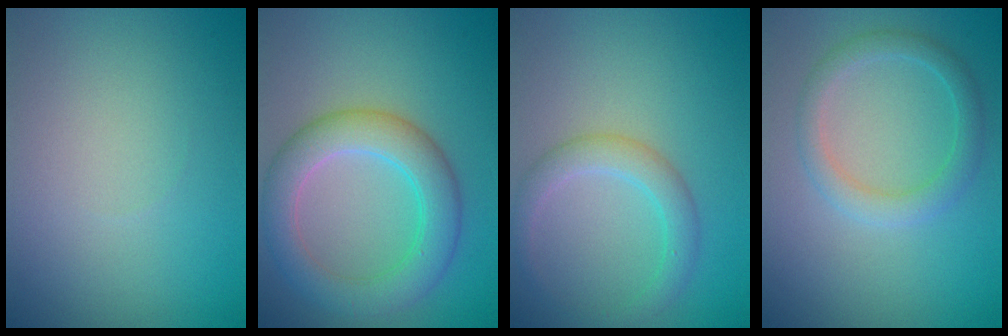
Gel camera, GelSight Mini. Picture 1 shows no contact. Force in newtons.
{"total": 5.5, "press": 5.5, "slide": 0.1}
{"total": 2.7, "press": 2.7, "slide": 0.2}
{"total": 2.7, "press": 2.7, "slide": 0.1}